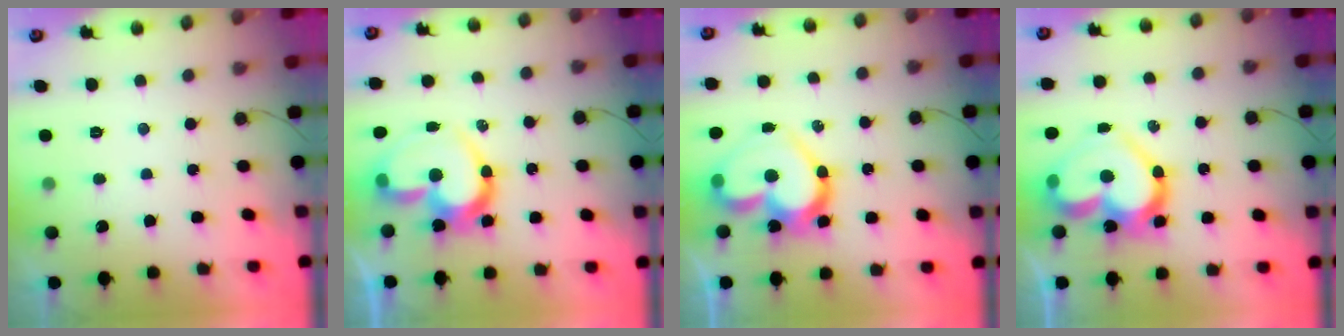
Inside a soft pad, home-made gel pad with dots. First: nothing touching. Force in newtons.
{"total": 18.3, "press": 18.2, "slide": 1.4}
{"total": 18.0, "press": 17.9, "slide": 1.8}
{"total": 20.1, "press": 19.9, "slide": 2.2}